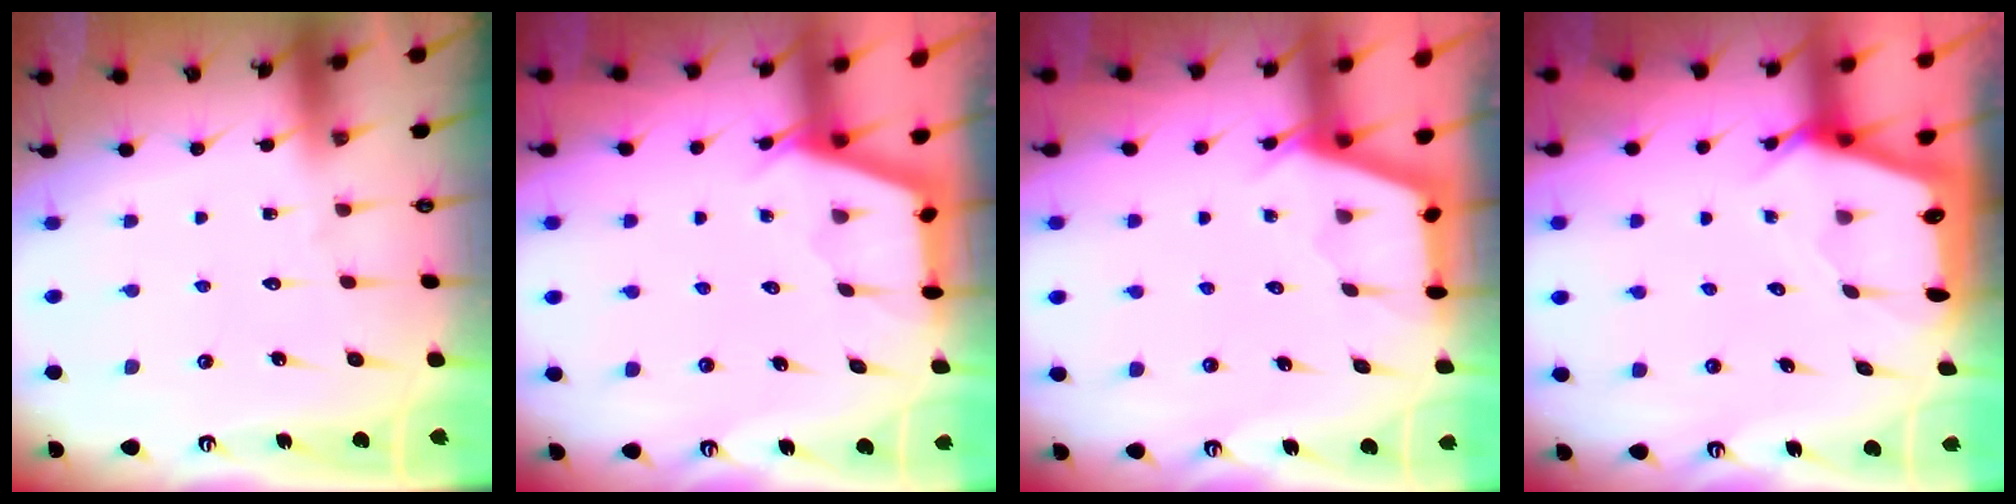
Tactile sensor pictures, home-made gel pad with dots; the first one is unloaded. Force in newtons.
{"total": 2.9, "press": 2.8, "slide": 0.3}
{"total": 2.9, "press": 2.9, "slide": 0.3}
{"total": 2.4, "press": 2.4, "slide": 0.2}